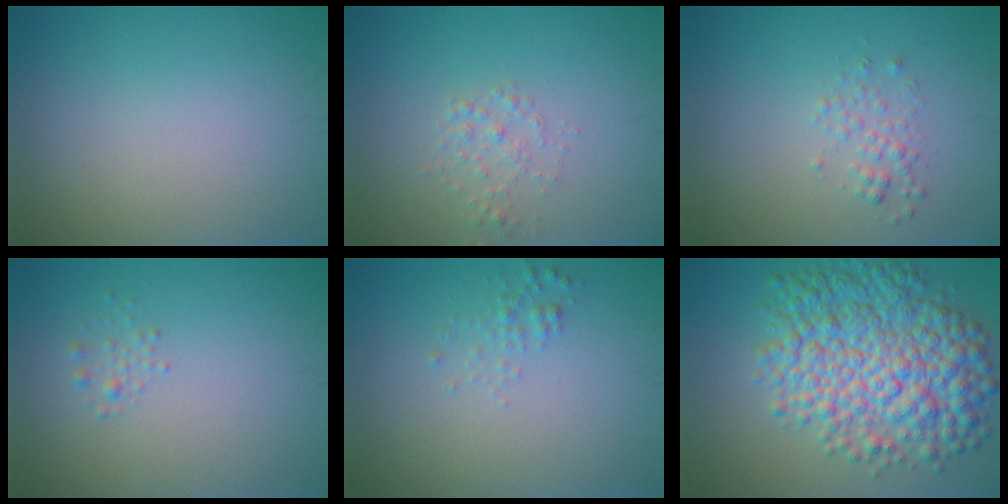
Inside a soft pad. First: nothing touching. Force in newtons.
{"total": 1.4, "press": 1.4, "slide": 0.0}
{"total": 1.4, "press": 1.4, "slide": 0.1}
{"total": 0.9, "press": 0.9, "slide": 0.1}
{"total": 1.1, "press": 1.1, "slide": 0.0}
{"total": 10.3, "press": 10.3, "slide": 0.1}